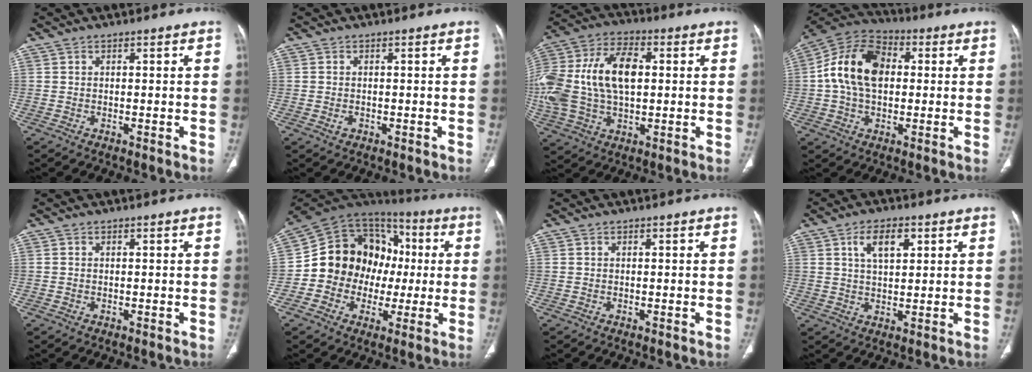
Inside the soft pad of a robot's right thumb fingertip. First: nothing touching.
{"total": 1.1, "force": [-0.3, 0.8, 0.6], "torque": [-0.015, 0.003, -0.002]}
{"total": 23.3, "force": [2.0, 13.9, 18.5], "torque": [-0.420, 0.021, 0.039]}
{"total": 15.3, "force": [1.5, 10.2, 11.3], "torque": [-0.193, 0.027, 0.016]}
{"total": 0.0}
{"total": 18.8, "force": [-0.7, 16.0, 9.9], "torque": [-0.124, 0.047, -0.010]}
{"total": 0.0}
{"total": 6.3, "force": [2.6, 3.2, 4.8], "torque": [-0.077, -0.006, 0.047]}